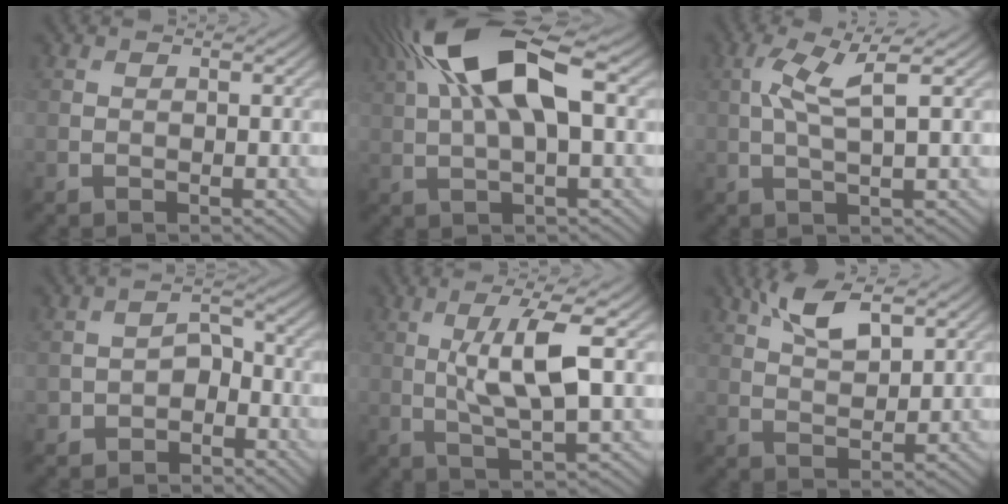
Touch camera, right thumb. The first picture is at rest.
{"total": 14.0, "force": [4.1, 5.5, 12.3], "torque": [-0.246, 0.020, 0.067]}
{"total": 5.2, "force": [1.3, 0.9, 5.0], "torque": [-0.107, 0.012, 0.025]}
{"total": 3.7, "force": [-1.9, 2.6, 1.8], "torque": [-0.021, 0.005, -0.037]}
{"total": 8.5, "force": [1.0, 1.8, 8.3], "torque": [-0.154, 0.007, 0.020]}
{"total": 6.4, "force": [3.7, 2.4, 4.6], "torque": [-0.101, 0.003, 0.075]}